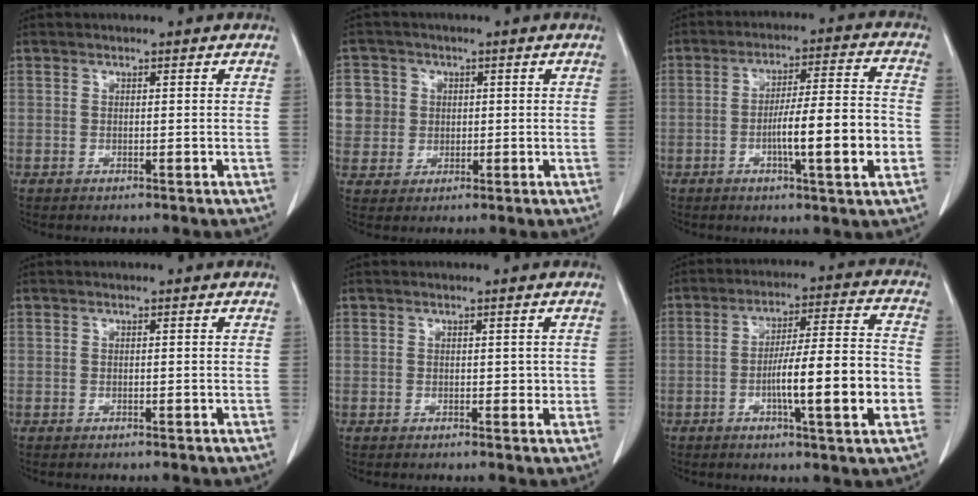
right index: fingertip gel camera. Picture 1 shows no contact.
{"total": 7.0, "force": [1.5, 6.8, 1.1], "torque": [-0.028, 0.020, 0.036]}
{"total": 12.1, "force": [-3.3, 0.4, 11.6], "torque": [-0.185, 0.006, -0.050]}
{"total": 0.0}
{"total": 1.4, "force": [0.2, 1.0, 0.9], "torque": [-0.006, 0.001, 0.004]}
{"total": 13.6, "force": [-3.6, 0.5, 13.1], "torque": [-0.211, 0.006, -0.056]}